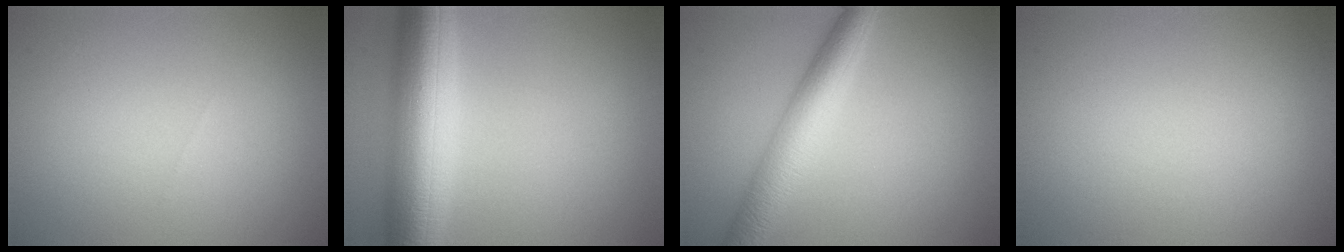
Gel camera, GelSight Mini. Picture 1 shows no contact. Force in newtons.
{"total": 9.9, "press": 9.9, "slide": 0.2}
{"total": 5.2, "press": 5.2, "slide": 0.1}
{"total": 0.0}